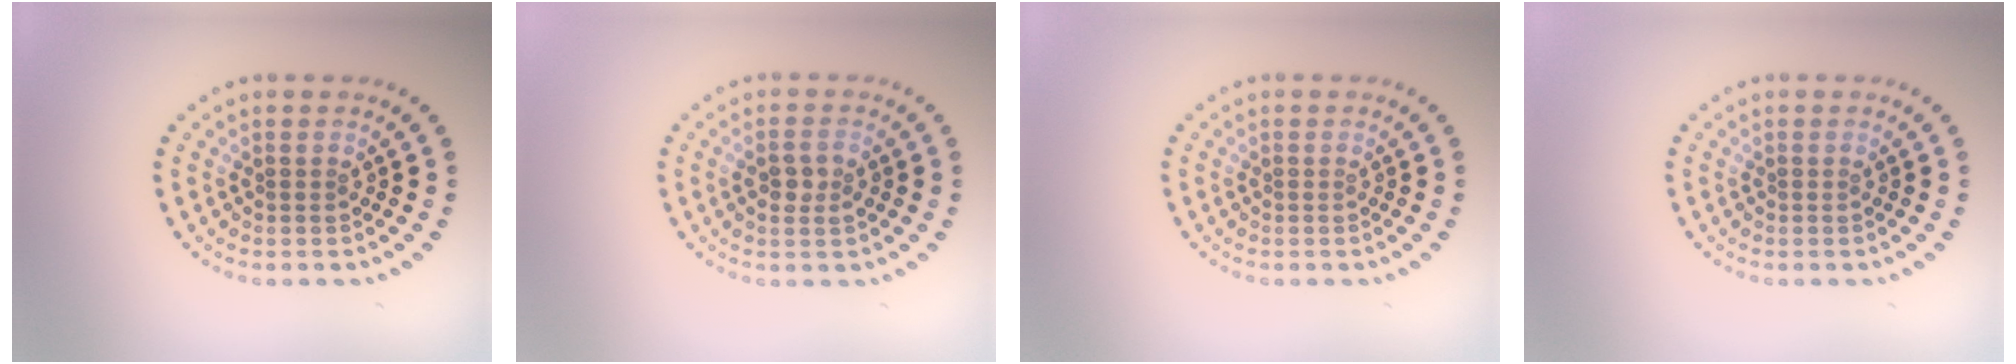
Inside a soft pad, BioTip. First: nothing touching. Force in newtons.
{"total": 1.9, "press": 1.8, "slide": 0.5}
{"total": 0.0}
{"total": 0.0}